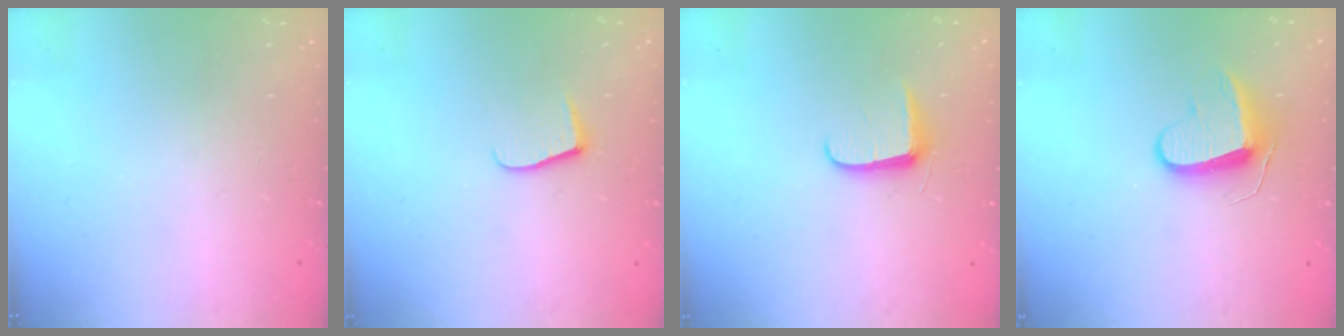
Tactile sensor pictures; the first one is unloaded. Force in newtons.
{"total": 5.5, "press": 5.5, "slide": 0.5}
{"total": 6.8, "press": 6.7, "slide": 0.9}
{"total": 8.9, "press": 8.9, "slide": 0.1}